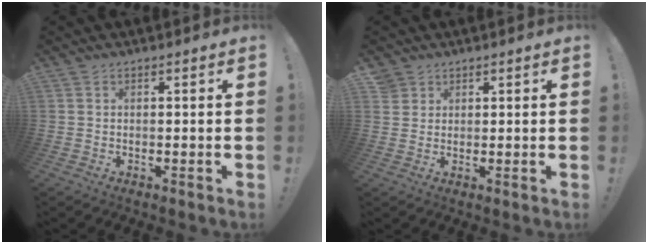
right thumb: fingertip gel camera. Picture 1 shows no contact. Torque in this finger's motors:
{"motor_torque": [-0.15, 0.23, -0.45, 0.40, 0.00]}